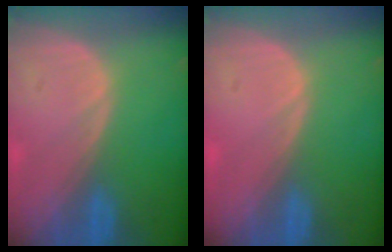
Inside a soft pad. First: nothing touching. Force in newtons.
{"total": 0.5, "press": 0.1, "slide": 0.5}